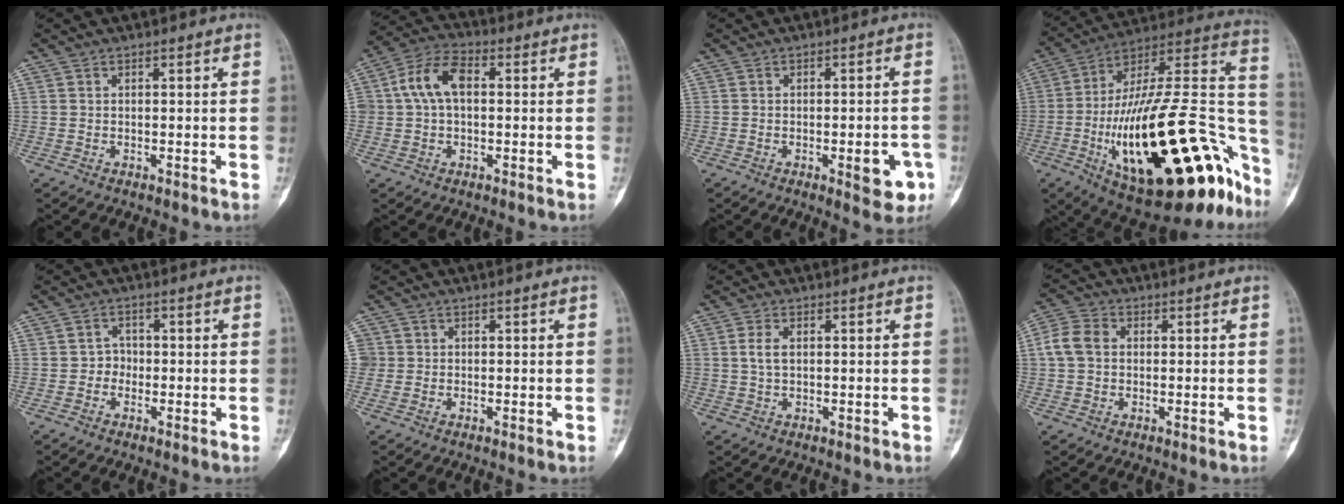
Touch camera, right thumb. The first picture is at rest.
{"total": 9.1, "force": [1.1, 5.8, 7.0], "torque": [-0.132, 0.028, 0.017]}
{"total": 6.6, "force": [-2.4, 2.4, 5.7], "torque": [-0.051, 0.009, -0.025]}
{"total": 40.2, "force": [-15.0, 15.2, 34.0], "torque": [-0.449, 0.065, -0.228]}
{"total": 2.3, "force": [-0.8, 2.1, 0.7], "torque": [0.013, 0.011, -0.021]}
{"total": 2.1, "force": [0.1, 2.0, 0.2], "torque": [0.010, 0.006, 0.002]}
{"total": 2.8, "force": [0.5, 1.5, 2.3], "torque": [-0.045, 0.003, 0.010]}
{"total": 5.8, "force": [0.5, 4.6, 3.6], "torque": [-0.075, 0.017, 0.003]}